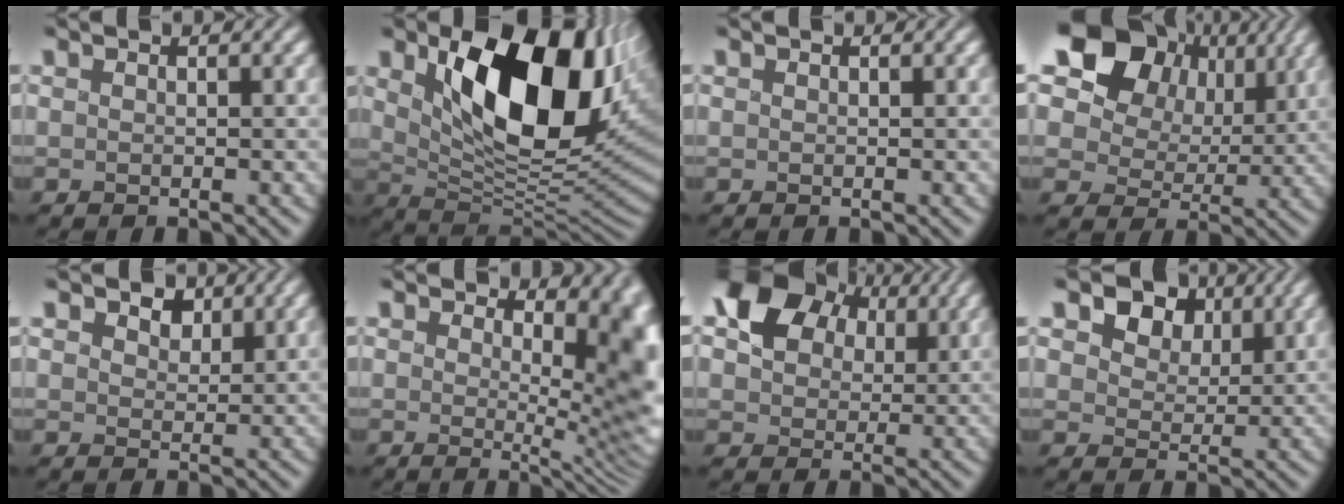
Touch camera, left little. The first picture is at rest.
{"total": 13.7, "force": [3.9, 7.4, 10.8], "torque": [-0.163, -0.017, 0.071]}
{"total": 0.0}
{"total": 13.0, "force": [5.0, 9.5, 7.3], "torque": [-0.136, 0.031, 0.071]}
{"total": 3.6, "force": [1.9, 2.4, 2.0], "torque": [-0.056, 0.004, 0.019]}
{"total": 8.5, "force": [3.1, 4.3, 6.7], "torque": [-0.070, -0.023, 0.055]}
{"total": 7.9, "force": [2.8, 5.9, 4.5], "torque": [-0.081, 0.002, 0.038]}
{"total": 7.0, "force": [3.2, 5.0, 3.6], "torque": [-0.087, 0.001, 0.048]}